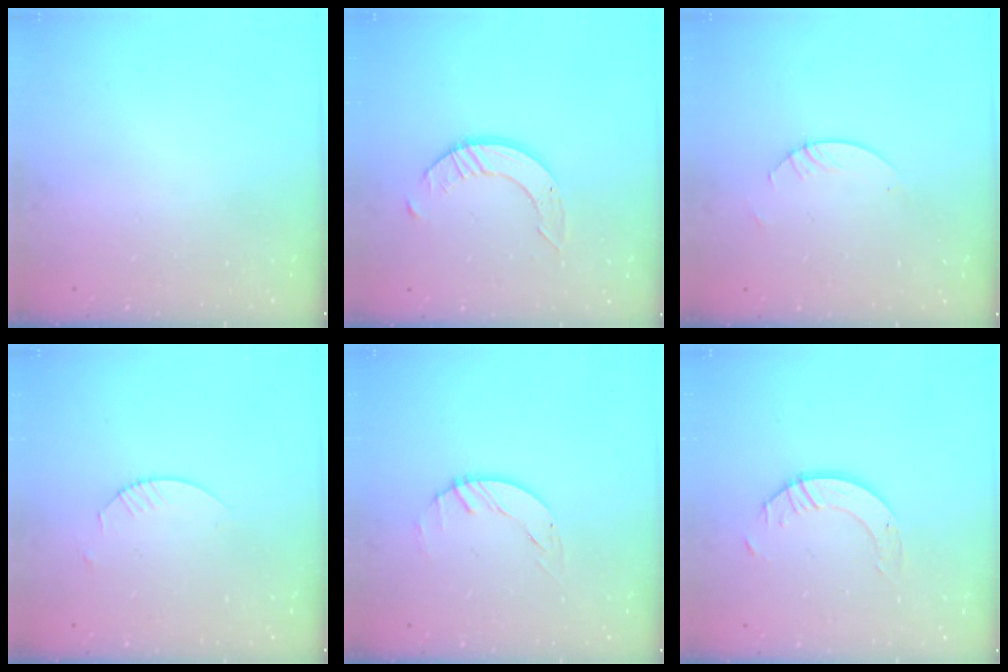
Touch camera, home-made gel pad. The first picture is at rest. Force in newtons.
{"total": 5.0, "press": 5.0, "slide": 0.4}
{"total": 3.0, "press": 2.9, "slide": 0.3}
{"total": 1.8, "press": 1.8, "slide": 0.2}
{"total": 1.5, "press": 1.4, "slide": 0.3}
{"total": 4.8, "press": 4.7, "slide": 0.4}